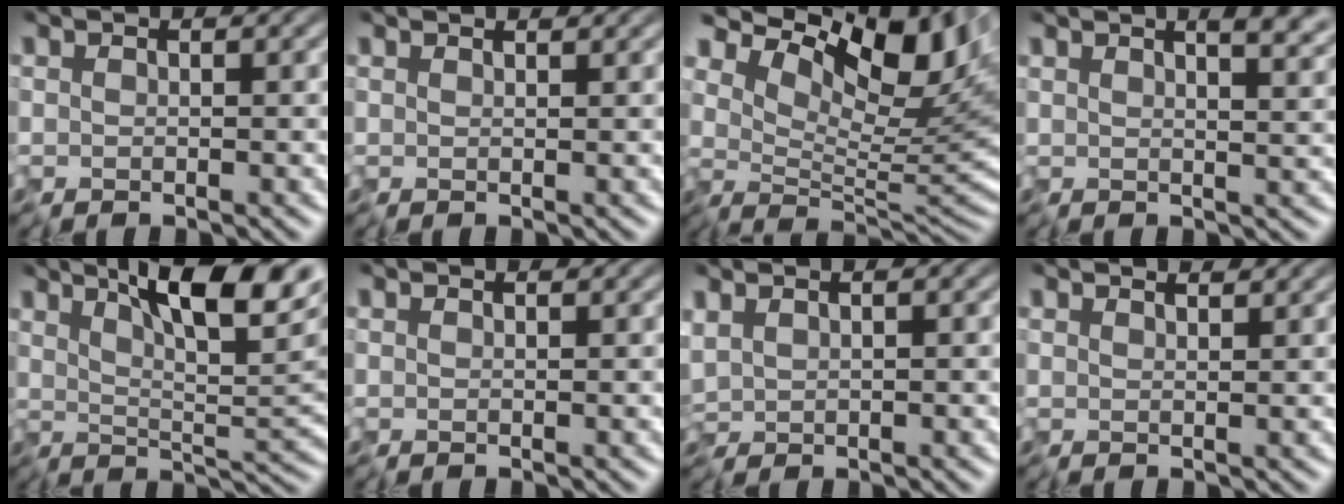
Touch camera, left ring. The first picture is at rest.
{"total": 1.7, "force": [1.4, 0.5, 0.9], "torque": [-0.008, 0.008, 0.002]}
{"total": 13.5, "force": [7.3, 5.7, 9.8], "torque": [-0.163, 0.024, 0.115]}
{"total": 7.5, "force": [4.6, 3.2, 5.0], "torque": [-0.050, 0.034, 0.030]}
{"total": 10.2, "force": [5.4, 3.0, 8.1], "torque": [-0.119, 0.004, 0.080]}
{"total": 1.1, "force": [0.9, 0.3, 0.6], "torque": [-0.003, 0.002, 0.001]}
{"total": 1.3, "force": [0.6, 0.7, 1.0], "torque": [-0.027, 0.004, 0.014]}
{"total": 3.0, "force": [2.4, 0.9, 1.5], "torque": [-0.014, 0.014, 0.009]}